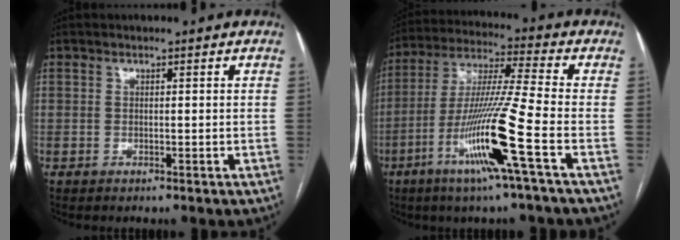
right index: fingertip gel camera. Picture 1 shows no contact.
{"total": 15.4, "force": [-6.1, -1.7, 14.1], "torque": [-0.280, -0.018, -0.116]}